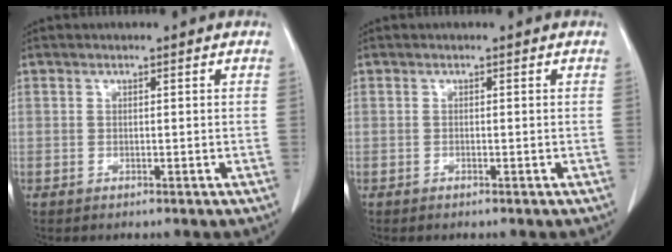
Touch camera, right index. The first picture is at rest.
{"total": 0.0}